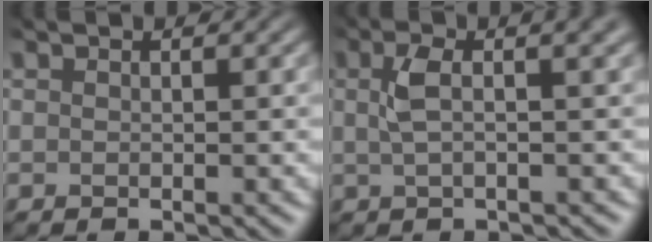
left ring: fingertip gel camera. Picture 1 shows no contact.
{"total": 3.9, "force": [1.0, 1.1, 3.6], "torque": [-0.065, 0.010, 0.012]}